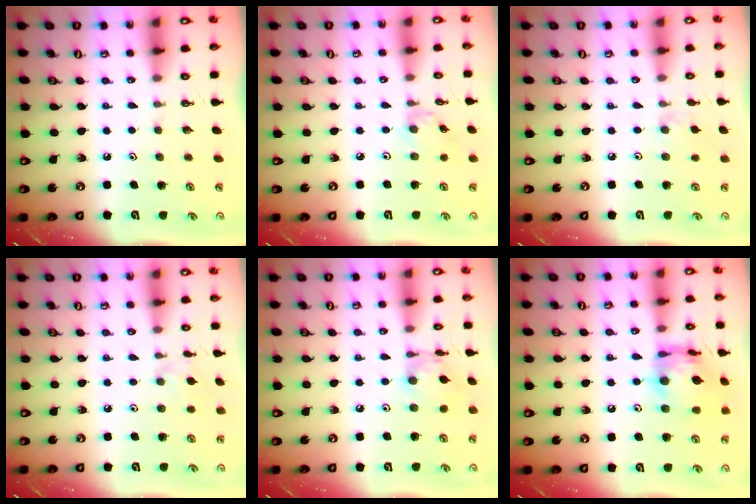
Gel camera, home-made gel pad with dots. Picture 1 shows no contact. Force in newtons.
{"total": 2.6, "press": 2.5, "slide": 0.5}
{"total": 3.3, "press": 3.2, "slide": 0.6}
{"total": 3.9, "press": 3.9, "slide": 0.6}
{"total": 7.5, "press": 7.5, "slide": 0.5}
{"total": 14.5, "press": 14.4, "slide": 1.4}